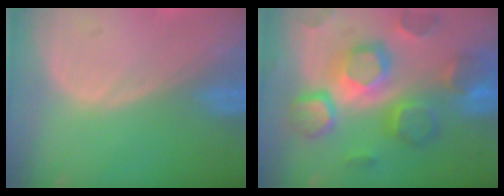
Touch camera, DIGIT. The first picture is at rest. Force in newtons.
{"total": 11.8, "press": 11.7, "slide": 1.0}